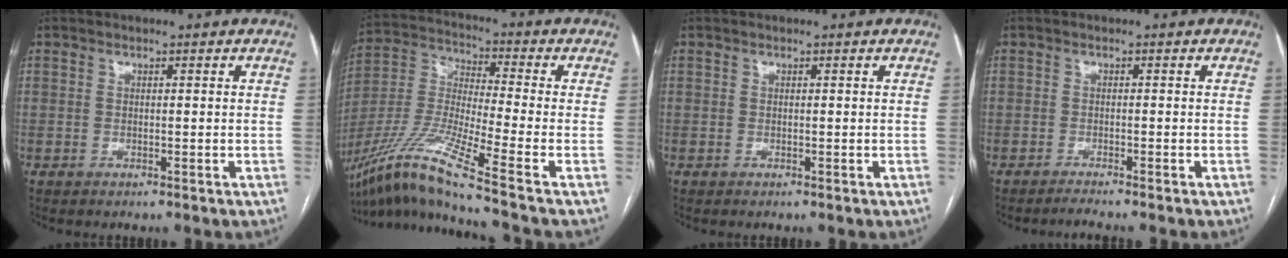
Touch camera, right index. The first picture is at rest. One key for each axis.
{"total": 16.3, "fx": -11.8, "fy": -2.6, "fz": 11.0, "tx": -0.240, "ty": -0.019, "tz": -0.222}
{"total": 0.0}
{"total": 2.1, "fx": -1.9, "fy": -0.7, "fz": 0.7, "tx": -0.011, "ty": -0.003, "tz": -0.031}